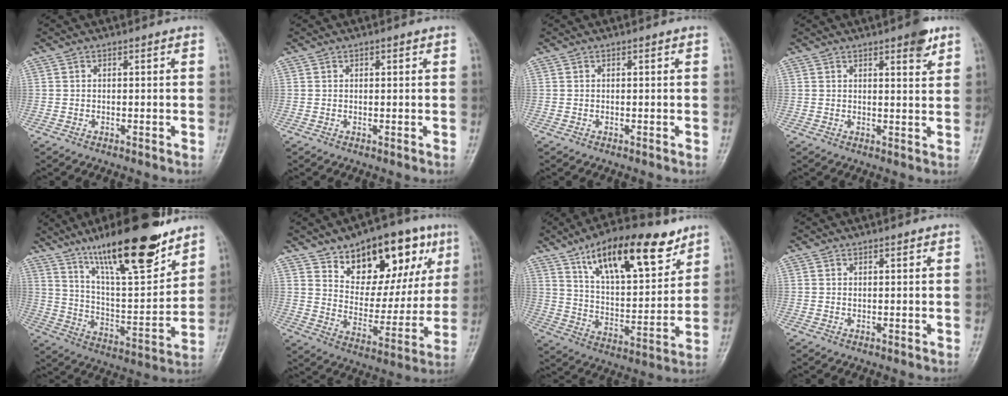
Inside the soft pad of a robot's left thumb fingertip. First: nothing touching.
{"total": 0.8, "force": [0.4, 0.3, 0.6], "torque": [-0.006, 0.001, 0.005]}
{"total": 0.0}
{"total": 4.6, "force": [2.9, 1.2, 3.4], "torque": [-0.038, -0.015, 0.035]}
{"total": 22.3, "force": [15.4, 5.6, 15.2], "torque": [-0.217, -0.071, 0.260]}
{"total": 20.6, "force": [10.9, 11.0, 13.6], "torque": [-0.135, -0.039, 0.170]}
{"total": 20.6, "force": [12.4, 8.0, 14.4], "torque": [-0.197, -0.049, 0.214]}
{"total": 0.8, "force": [0.5, 0.3, 0.5], "torque": [-0.008, -0.001, 0.009]}